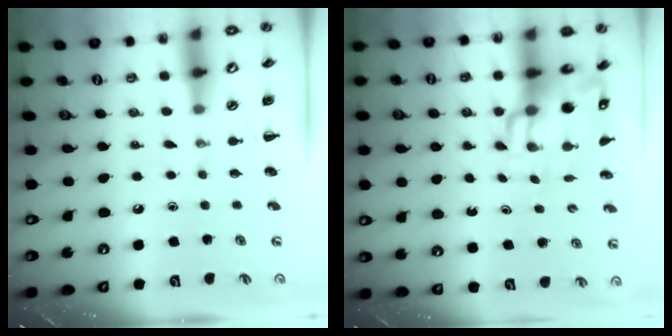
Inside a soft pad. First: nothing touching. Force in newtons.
{"total": 10.6, "press": 10.1, "slide": 3.2}